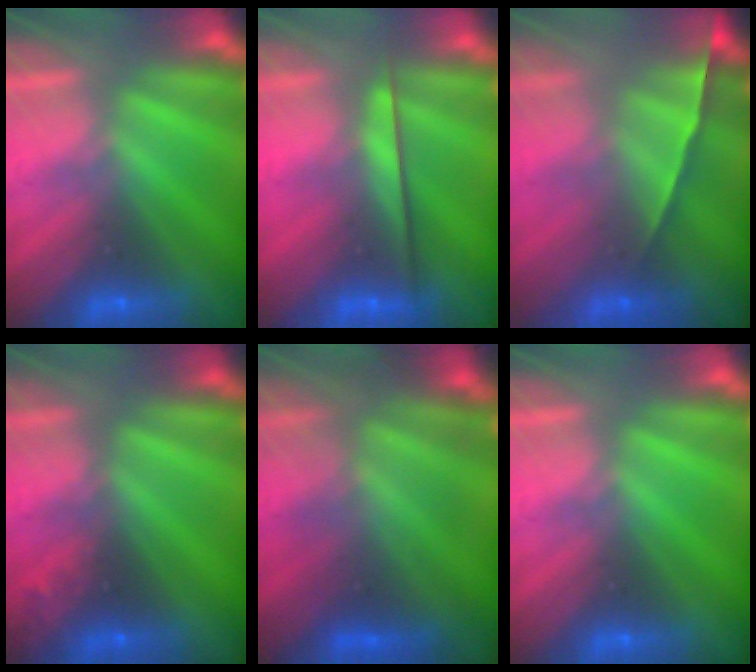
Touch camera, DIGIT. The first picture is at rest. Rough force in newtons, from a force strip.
{"total": 2.4}
{"total": 1.5}
{"total": 2.4}
{"total": 4.6}
{"total": 0.0}